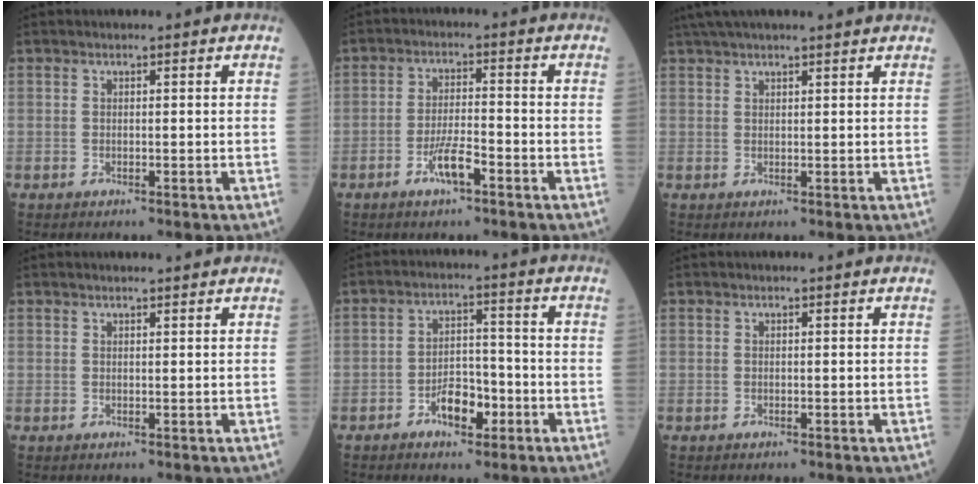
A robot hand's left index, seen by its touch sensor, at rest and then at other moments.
{"total": 4.7, "force": [-2.7, 0.8, 3.8], "torque": [-0.078, -0.001, -0.052]}
{"total": 9.6, "force": [8.3, 0.4, 4.7], "torque": [-0.076, 0.040, 0.114]}
{"total": 2.0, "force": [1.9, 0.1, 0.7], "torque": [-0.009, 0.012, 0.027]}
{"total": 5.8, "force": [-2.9, 2.9, 4.1], "torque": [-0.073, 0.011, -0.049]}
{"total": 0.0}